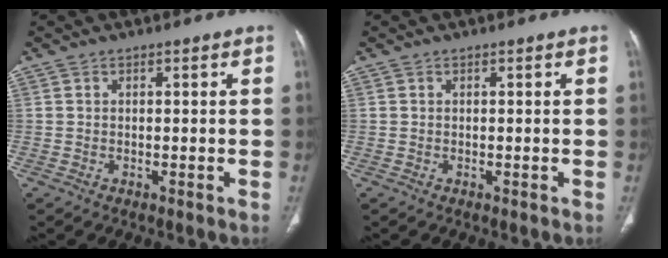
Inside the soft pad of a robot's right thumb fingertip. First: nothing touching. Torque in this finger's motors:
{"motor_torque": [0.00, 0.00, -0.09, 0.00, -0.02]}